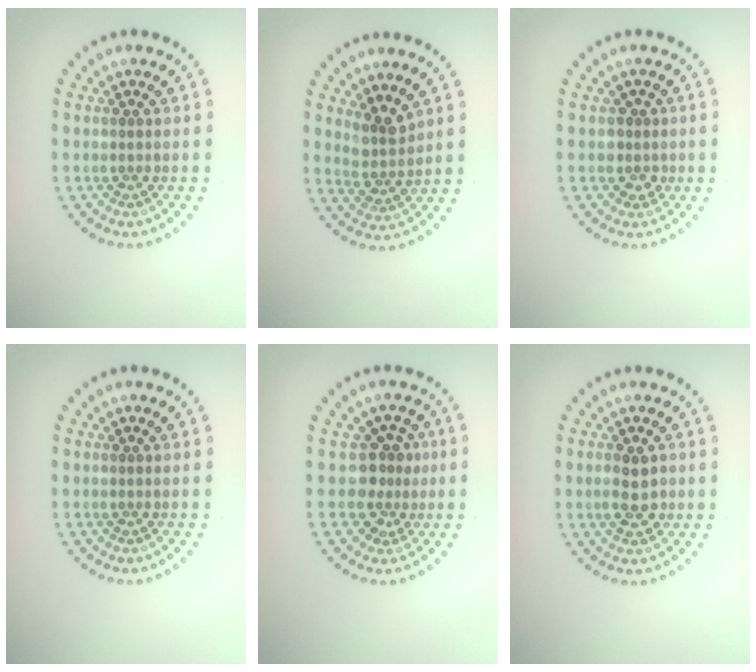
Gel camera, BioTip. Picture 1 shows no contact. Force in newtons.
{"total": 2.7, "press": 2.0, "slide": 1.8}
{"total": 1.7, "press": 1.3, "slide": 1.2}
{"total": 0.0}
{"total": 2.7, "press": 2.2, "slide": 1.7}
{"total": 2.7, "press": 2.7, "slide": 0.1}